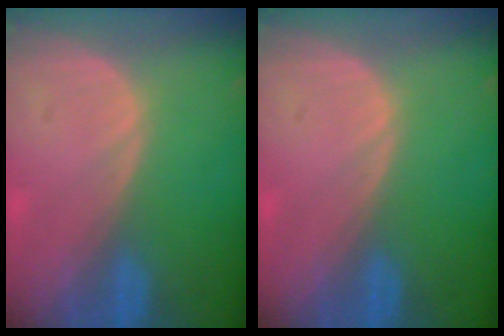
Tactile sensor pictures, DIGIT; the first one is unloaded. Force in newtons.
{"total": 0.0}